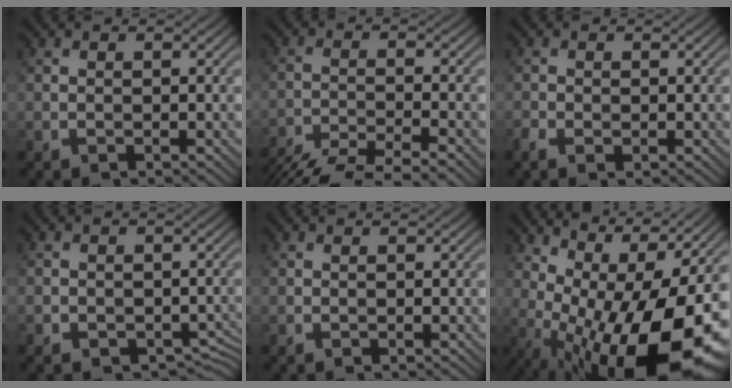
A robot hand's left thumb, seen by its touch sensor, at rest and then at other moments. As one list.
[{"total": 6.2, "force": [-5.3, 0.9, 3.1], "torque": [-0.061, -0.003, -0.099]}, {"total": 1.3, "force": [-0.5, 0.8, 0.9], "torque": [-0.022, -0.004, -0.009]}, {"total": 3.2, "force": [-1.5, 2.8, 0.5], "torque": [-0.001, 0.002, -0.020]}, {"total": 0.0}, {"total": 18.5, "force": [-2.1, 8.2, 16.5], "torque": [-0.210, 0.000, -0.016]}]